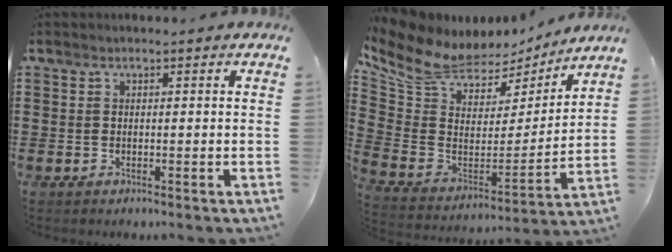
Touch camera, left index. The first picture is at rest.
{"total": 8.7, "force": [6.9, 4.1, 3.4], "torque": [-0.106, -0.046, 0.123]}